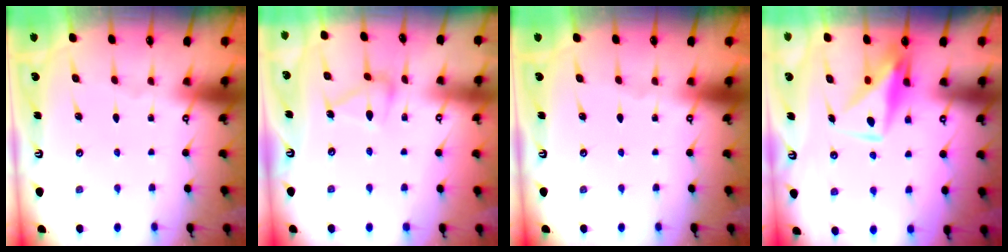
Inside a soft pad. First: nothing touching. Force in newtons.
{"total": 9.3, "press": 9.2, "slide": 0.5}
{"total": 0.0}
{"total": 8.6, "press": 8.5, "slide": 1.5}